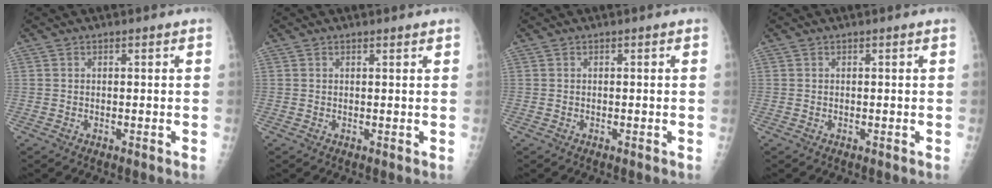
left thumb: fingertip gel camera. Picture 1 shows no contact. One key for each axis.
{"total": 0.8, "fx": 0.7, "fy": 0.2, "fz": 0.3, "tx": -0.006, "ty": -0.004, "tz": 0.011}
{"total": 0.0}
{"total": 0.0}